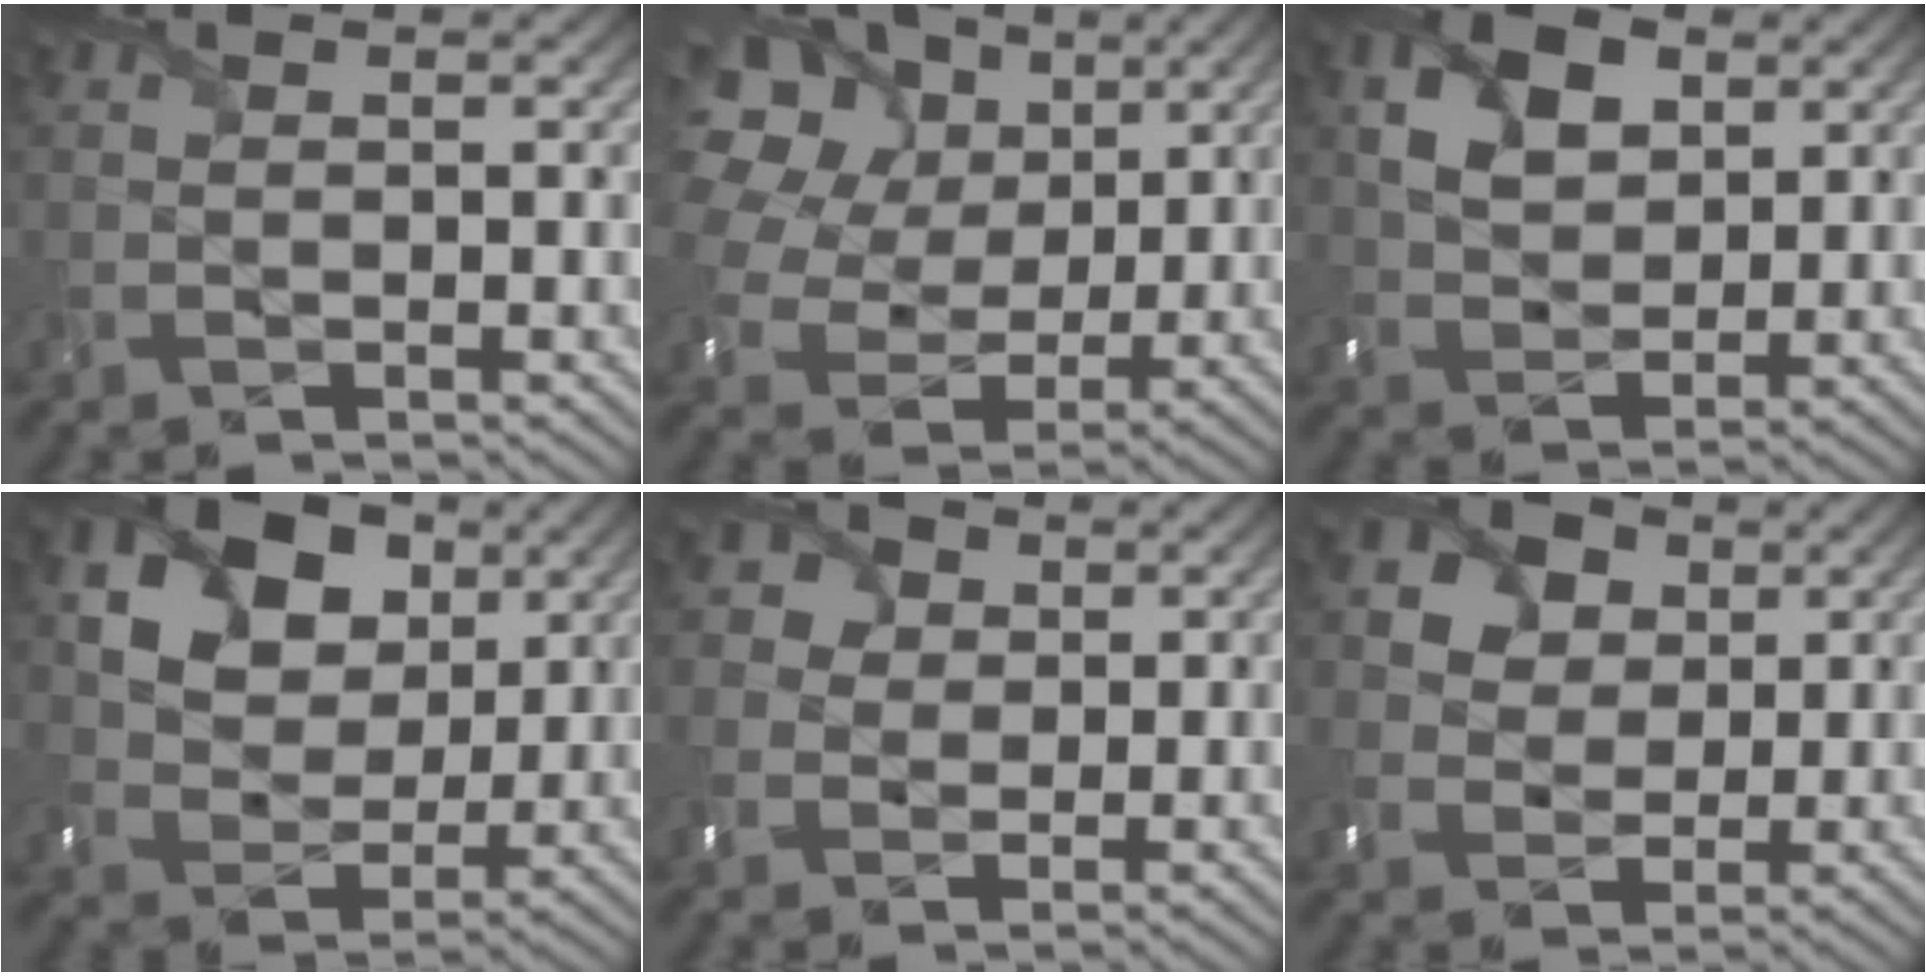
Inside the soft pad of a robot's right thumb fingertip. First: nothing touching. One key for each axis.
{"total": 18.1, "fx": 6.5, "fy": 13.9, "fz": 9.5, "tx": -0.280, "ty": 0.055, "tz": 0.142}
{"total": 7.8, "fx": 3.0, "fy": 5.2, "fz": 5.0, "tx": -0.118, "ty": 0.001, "tz": 0.053}
{"total": 13.2, "fx": 6.2, "fy": 9.2, "fz": 7.0, "tx": -0.172, "ty": 0.014, "tz": 0.118}
{"total": 3.7, "fx": 0.9, "fy": 3.4, "fz": 1.1, "tx": -0.030, "ty": 0.006, "tz": 0.010}
{"total": 8.1, "fx": 3.6, "fy": 6.4, "fz": 3.4, "tx": -0.123, "ty": 0.010, "tz": 0.057}